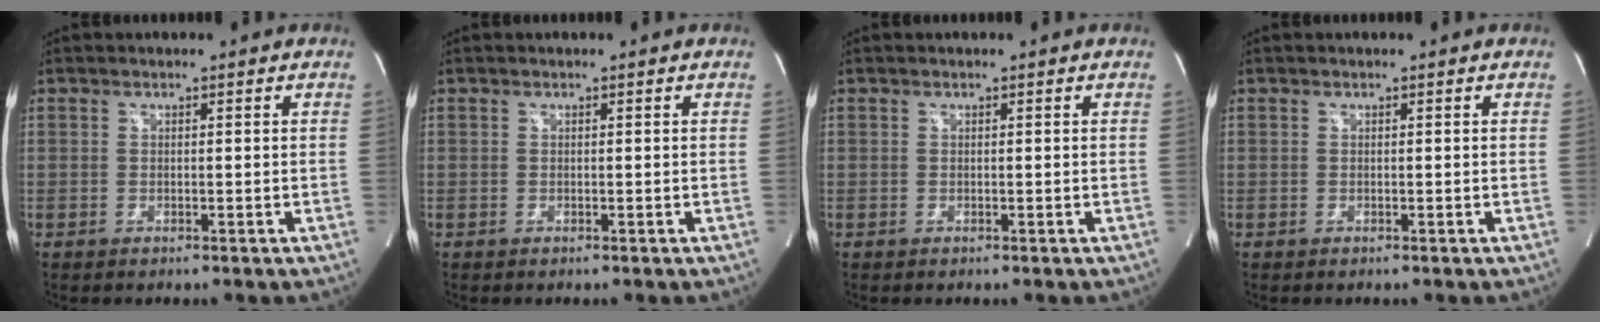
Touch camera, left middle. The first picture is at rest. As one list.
[{"total": 0.0}, {"total": 0.0}, {"total": 0.0}]